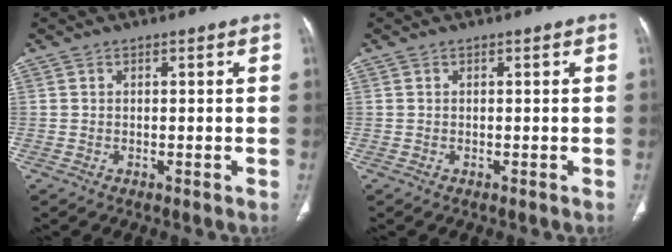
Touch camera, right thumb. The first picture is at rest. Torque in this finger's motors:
{"motor_torque": [0.24, 0.39, 0.01, 0.19, -0.02]}